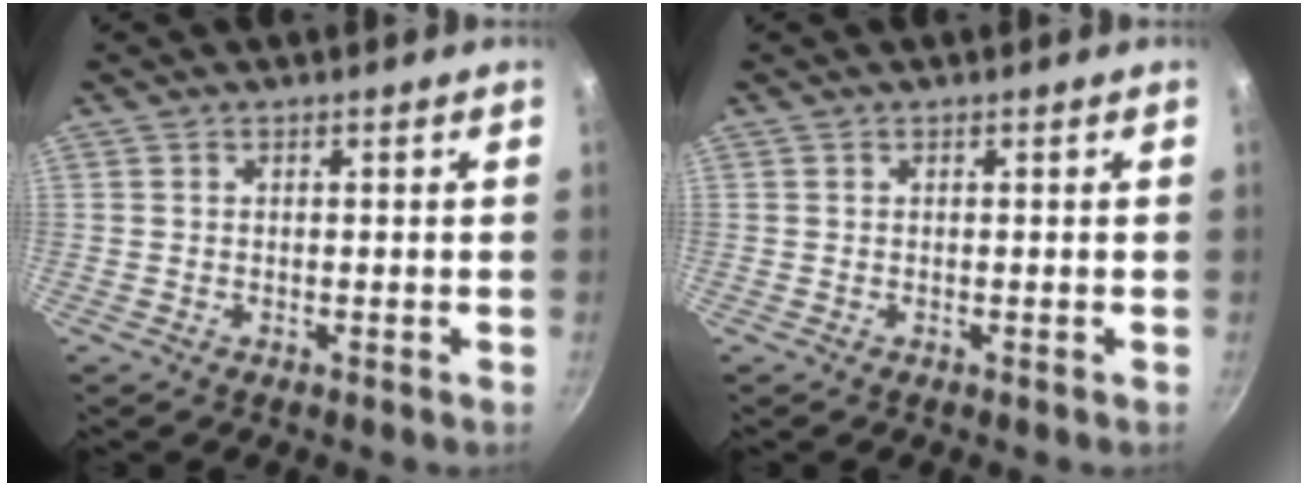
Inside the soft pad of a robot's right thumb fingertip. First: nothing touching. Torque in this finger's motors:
{"motor_torque": [0.00, 0.00, -0.02, -0.02, 0.00]}